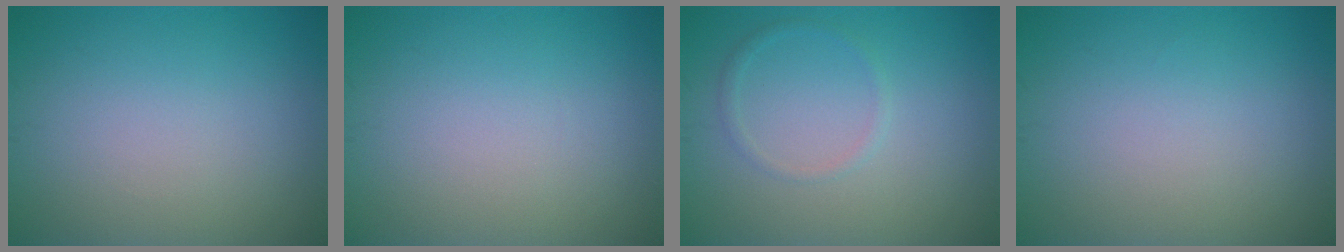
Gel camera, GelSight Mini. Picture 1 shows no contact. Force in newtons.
{"total": 0.0}
{"total": 1.0, "press": 1.0, "slide": 0.1}
{"total": 0.0}